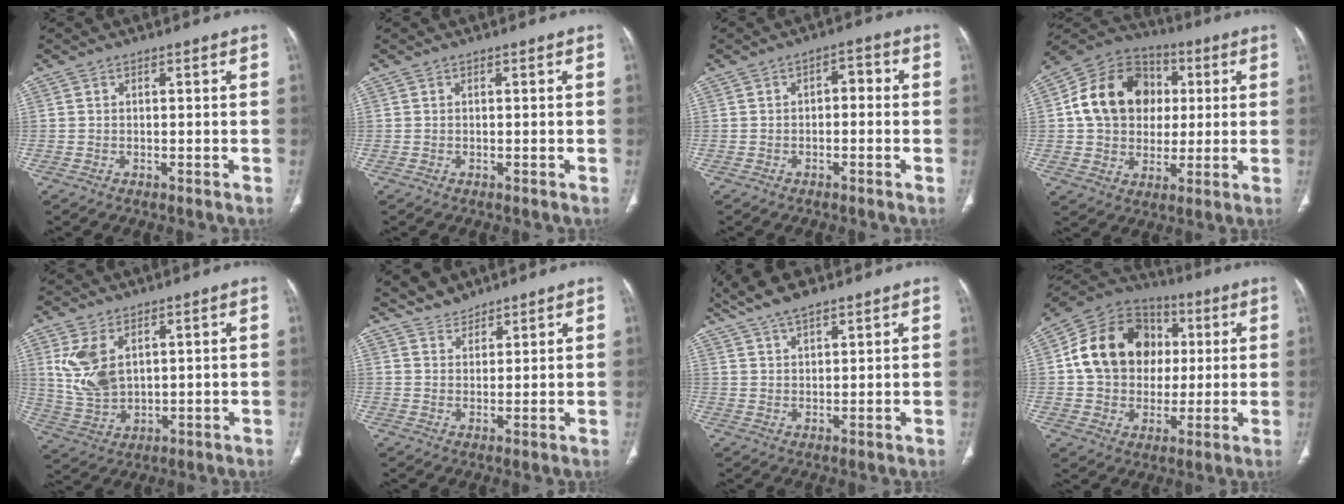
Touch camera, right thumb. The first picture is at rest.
{"total": 0.0}
{"total": 3.3, "force": [-0.2, 1.9, 2.6], "torque": [-0.026, 0.018, -0.012]}
{"total": 18.2, "force": [2.8, 14.9, 10.1], "torque": [-0.149, 0.019, 0.044]}
{"total": 9.1, "force": [3.3, 5.3, 6.7], "torque": [-0.135, -0.013, 0.082]}
{"total": 4.1, "force": [3.8, 1.6, 0.5], "torque": [0.006, -0.018, 0.066]}
{"total": 8.3, "force": [6.5, 2.4, 4.7], "torque": [-0.086, -0.007, 0.122]}
{"total": 18.9, "force": [2.8, 15.3, 10.6], "torque": [-0.160, 0.020, 0.046]}